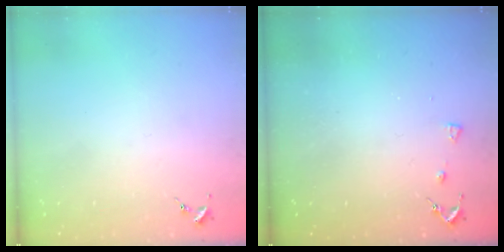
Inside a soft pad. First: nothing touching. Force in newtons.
{"total": 3.3, "press": 3.3, "slide": 0.6}